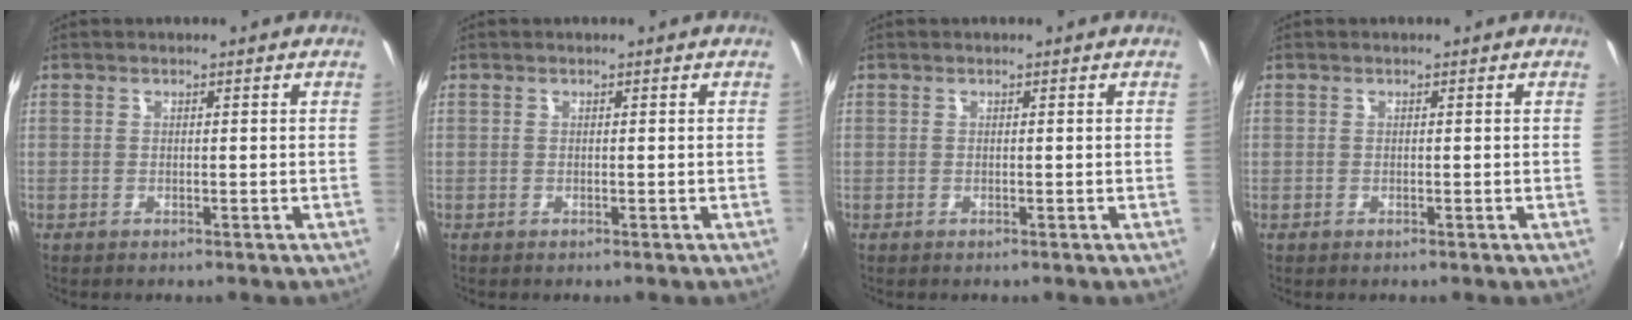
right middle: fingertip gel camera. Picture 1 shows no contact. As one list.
[{"total": 0.0}, {"total": 0.0}, {"total": 0.0}]